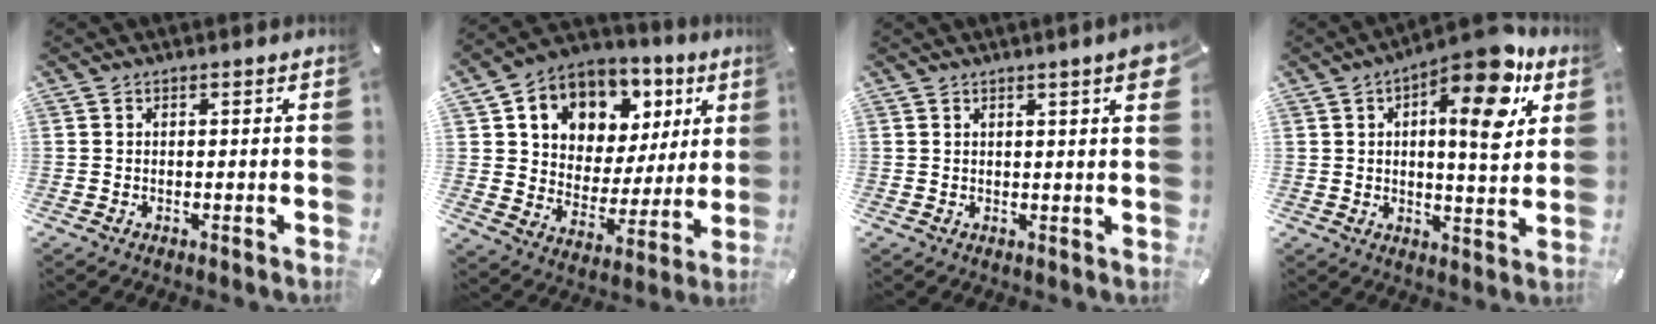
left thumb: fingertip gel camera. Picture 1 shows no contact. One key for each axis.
{"total": 10.0, "fx": 4.9, "fy": 8.4, "fz": 2.3, "tx": -0.049, "ty": -0.041, "tz": 0.091}
{"total": 4.3, "fx": 1.9, "fy": 0.5, "fz": 3.8, "tx": -0.057, "ty": -0.005, "tz": 0.029}
{"total": 15.4, "fx": 7.1, "fy": 6.2, "fz": 12.1, "tx": -0.150, "ty": -0.041, "tz": 0.109}